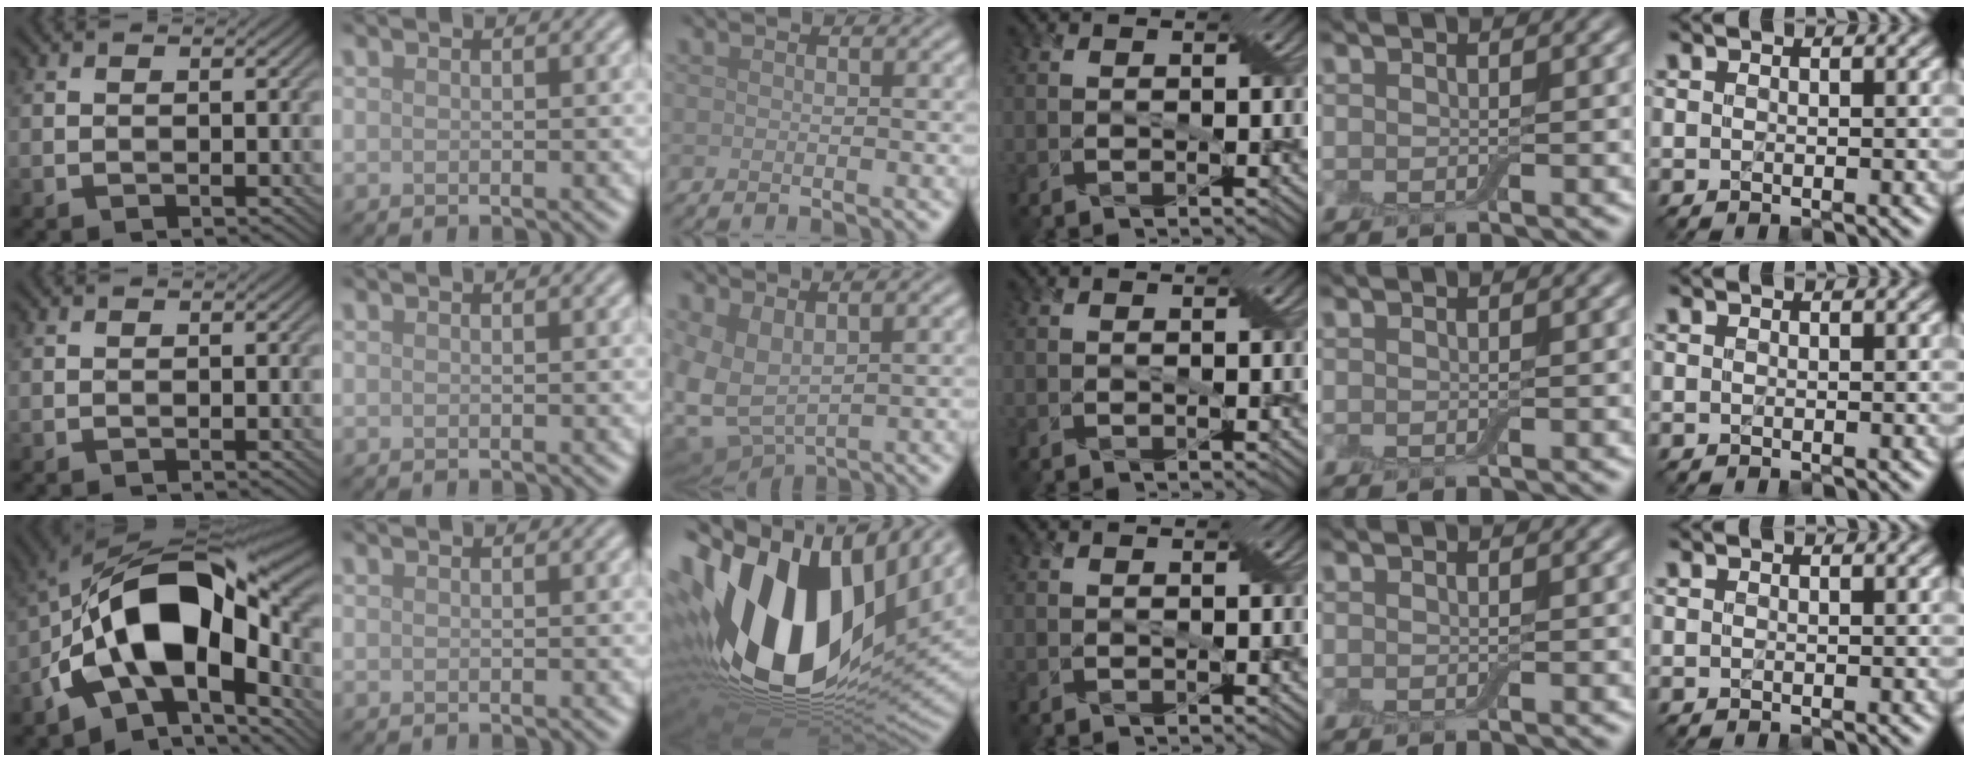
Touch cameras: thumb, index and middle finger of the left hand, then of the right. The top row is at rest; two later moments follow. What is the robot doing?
{"motion": "cut", "object": "aluminum foil"}